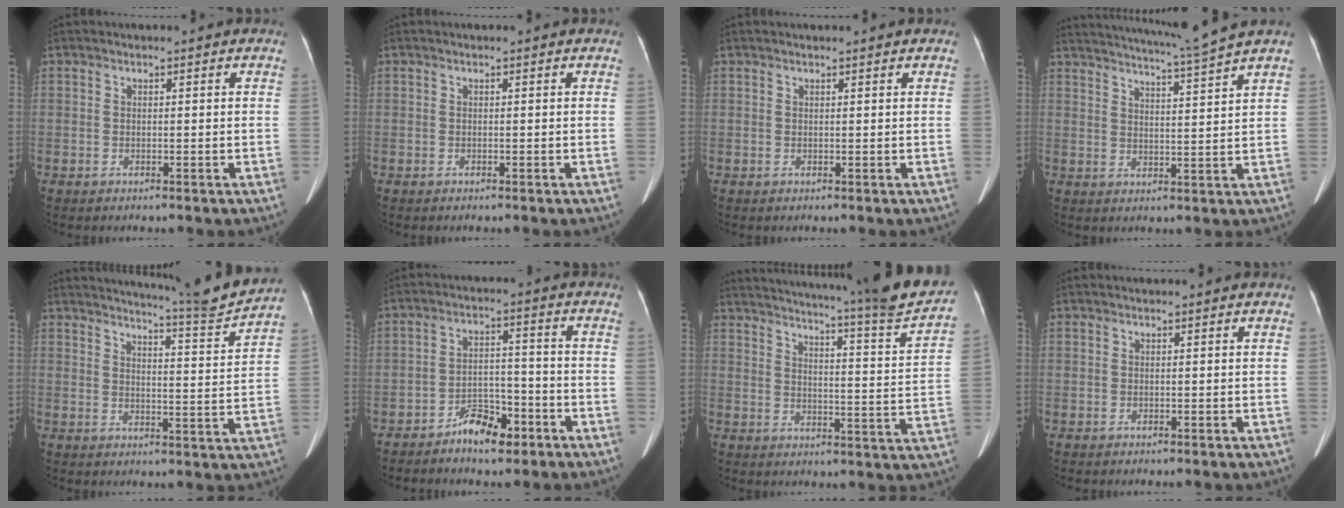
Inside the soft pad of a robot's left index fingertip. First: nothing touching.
{"total": 0.0}
{"total": 1.2, "force": [1.1, -0.1, 0.4], "torque": [-0.008, 0.007, 0.013]}
{"total": 9.9, "force": [8.9, -2.7, 3.4], "torque": [-0.062, -0.031, 0.135]}
{"total": 10.4, "force": [9.9, -2.1, 2.0], "torque": [-0.044, -0.047, 0.138]}
{"total": 6.2, "force": [-4.6, 2.6, 3.2], "torque": [-0.058, 0.010, -0.078]}
{"total": 24.7, "force": [22.2, -0.5, 10.8], "torque": [-0.166, -0.078, 0.274]}
{"total": 0.0}